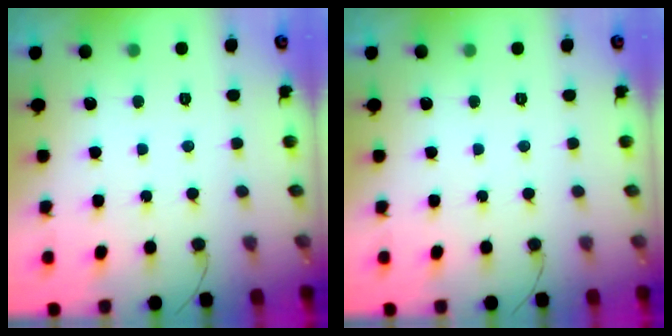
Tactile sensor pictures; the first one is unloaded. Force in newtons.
{"total": 0.0}